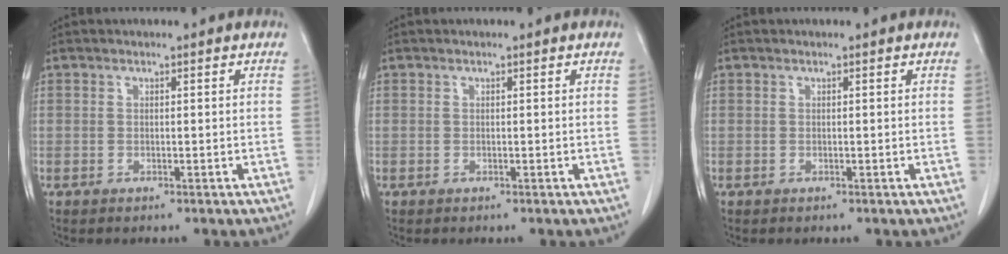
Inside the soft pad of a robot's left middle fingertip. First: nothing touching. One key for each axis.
{"total": 0.0}
{"total": 0.0}